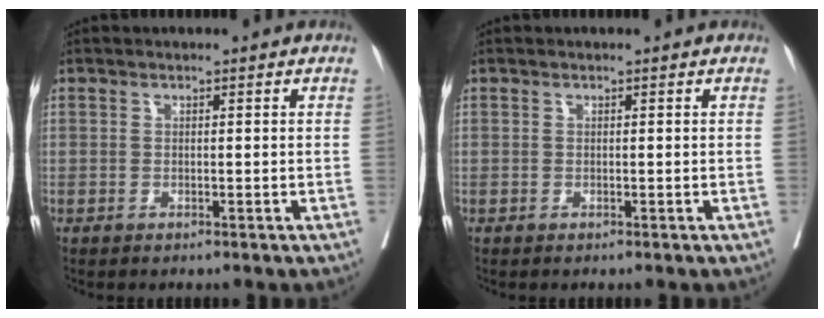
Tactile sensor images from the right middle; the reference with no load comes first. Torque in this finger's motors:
{"motor_torque": [-0.01, -0.08, -0.04, 0.00]}